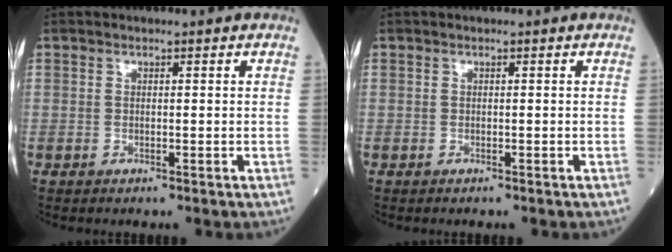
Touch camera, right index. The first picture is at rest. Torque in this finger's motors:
{"motor_torque": [0.05, 0.00, -0.03, 0.01]}